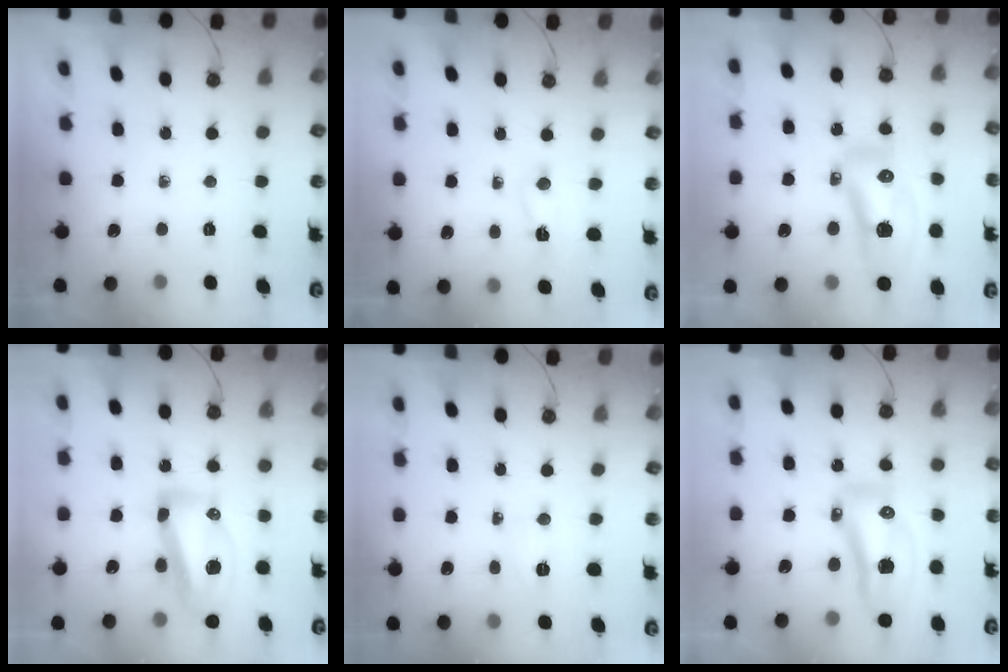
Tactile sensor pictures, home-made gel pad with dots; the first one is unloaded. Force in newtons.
{"total": 2.1, "press": 2.1, "slide": 0.4}
{"total": 14.1, "press": 14.0, "slide": 1.7}
{"total": 14.8, "press": 14.5, "slide": 2.7}
{"total": 5.4, "press": 3.0, "slide": 4.4}
{"total": 18.8, "press": 15.6, "slide": 10.4}